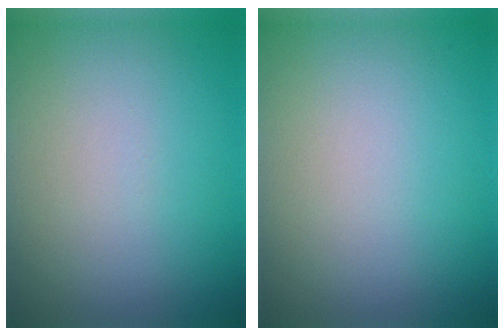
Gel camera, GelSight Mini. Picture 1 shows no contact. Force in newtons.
{"total": 0.0}